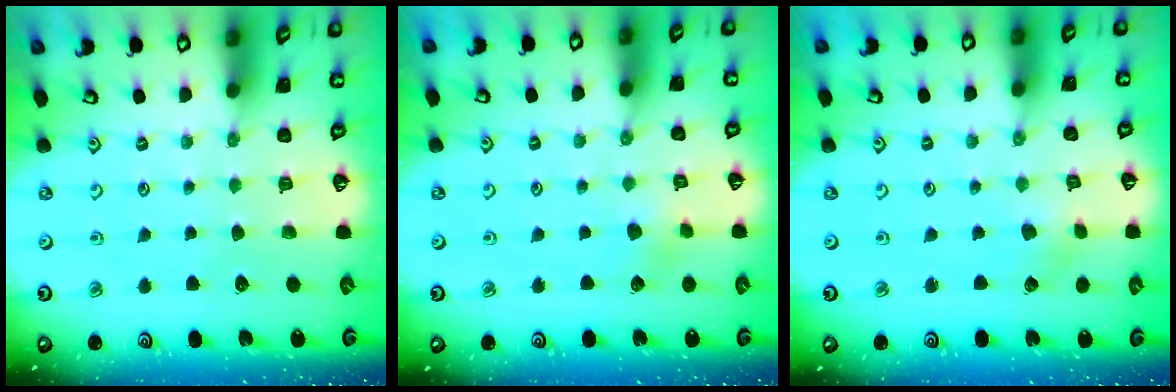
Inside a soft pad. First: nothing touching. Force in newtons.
{"total": 3.2, "press": 3.2, "slide": 0.4}
{"total": 1.7, "press": 1.7, "slide": 0.3}